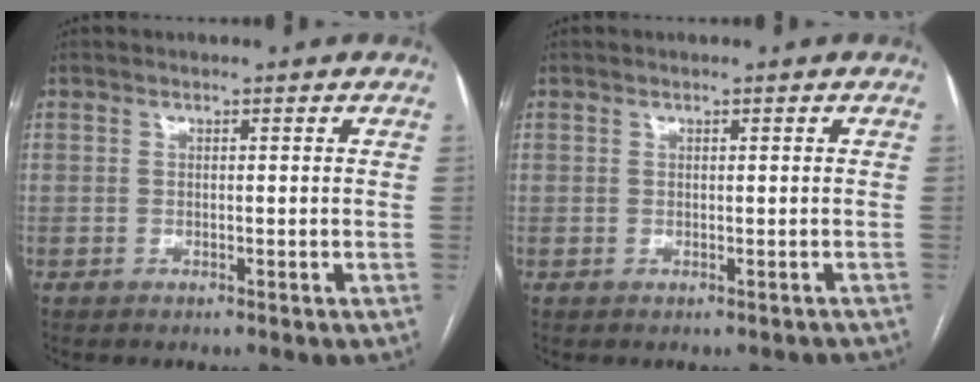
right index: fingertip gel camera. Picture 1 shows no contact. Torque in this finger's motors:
{"motor_torque": [-0.24, 0.16, -0.21, -0.07]}